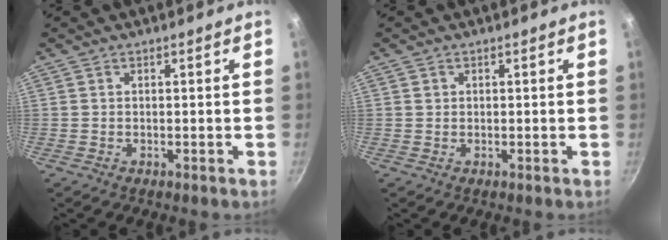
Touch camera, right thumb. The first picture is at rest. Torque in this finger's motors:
{"motor_torque": [-0.14, 0.26, 0.32, 0.13, -0.02]}